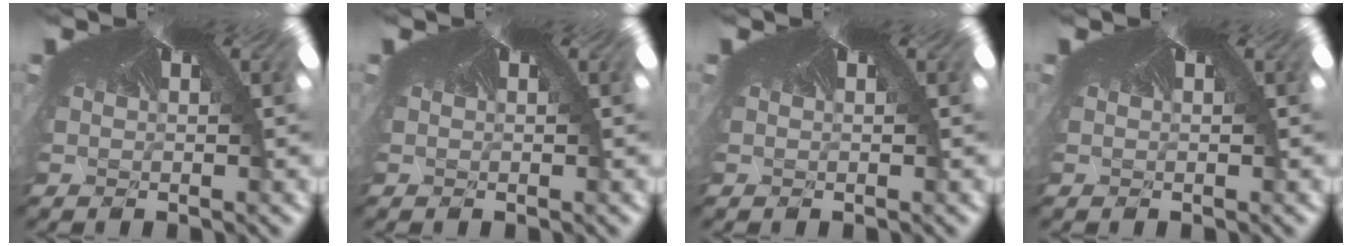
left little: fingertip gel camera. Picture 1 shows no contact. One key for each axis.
{"total": 0.0}
{"total": 0.0}
{"total": 0.0}